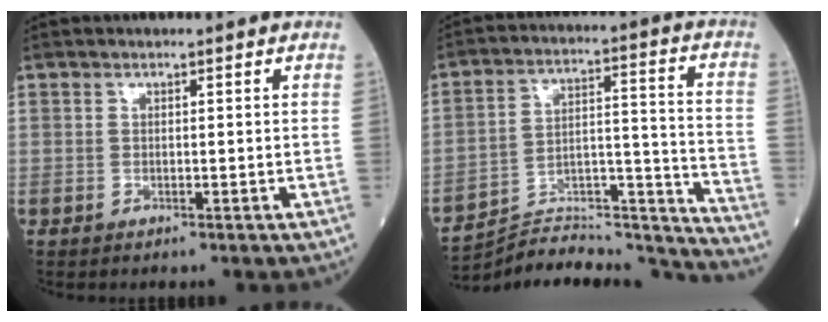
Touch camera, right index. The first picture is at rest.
{"total": 21.7, "force": [-21.5, 0.6, 2.8], "torque": [-0.032, 0.042, -0.315]}